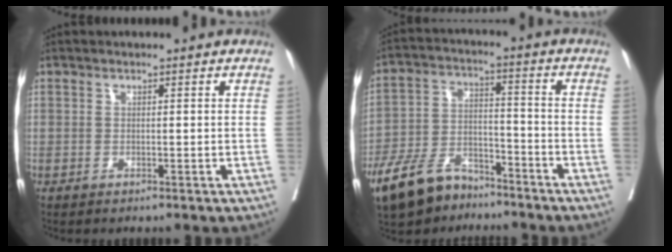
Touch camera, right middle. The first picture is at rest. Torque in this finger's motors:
{"motor_torque": [1.11, -1.03, 0.59, 0.16]}